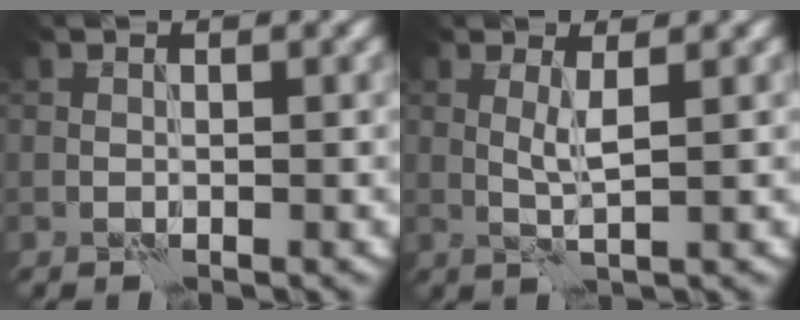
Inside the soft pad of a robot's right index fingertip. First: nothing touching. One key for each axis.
{"total": 1.8, "fx": 0.5, "fy": 0.0, "fz": 1.7, "tx": -0.039, "ty": -0.002, "tz": 0.009}